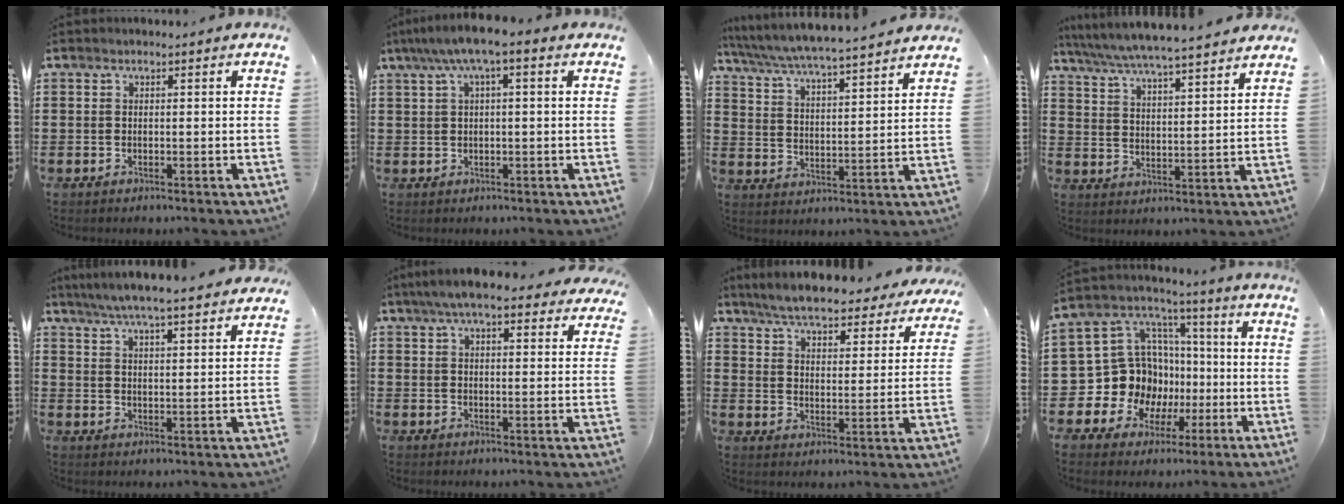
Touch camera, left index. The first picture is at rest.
{"total": 4.1, "force": [0.9, 0.6, 3.9], "torque": [-0.074, 0.005, 0.012]}
{"total": 4.8, "force": [4.6, -0.5, 1.3], "torque": [-0.049, -0.036, 0.072]}
{"total": 5.3, "force": [5.0, -0.5, 1.7], "torque": [-0.056, -0.036, 0.081]}
{"total": 5.5, "force": [5.1, -0.2, 1.9], "torque": [-0.057, -0.024, 0.089]}
{"total": 7.1, "force": [6.2, 1.0, 3.4], "torque": [-0.084, -0.010, 0.113]}
{"total": 6.4, "force": [6.1, 0.3, 1.8], "torque": [-0.064, -0.038, 0.105]}
{"total": 12.9, "force": [-2.2, 12.0, 3.9], "torque": [-0.117, -0.011, -0.024]}